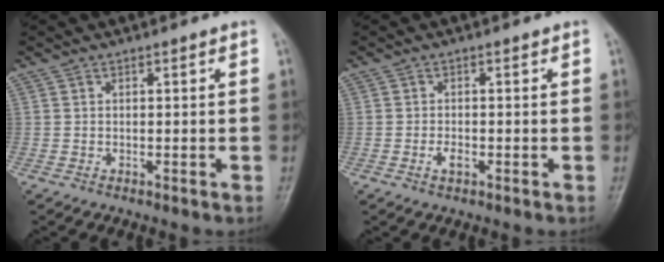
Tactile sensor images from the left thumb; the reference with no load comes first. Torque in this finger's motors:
{"motor_torque": [-0.24, 0.34, 0.25, 0.36, 0.04]}